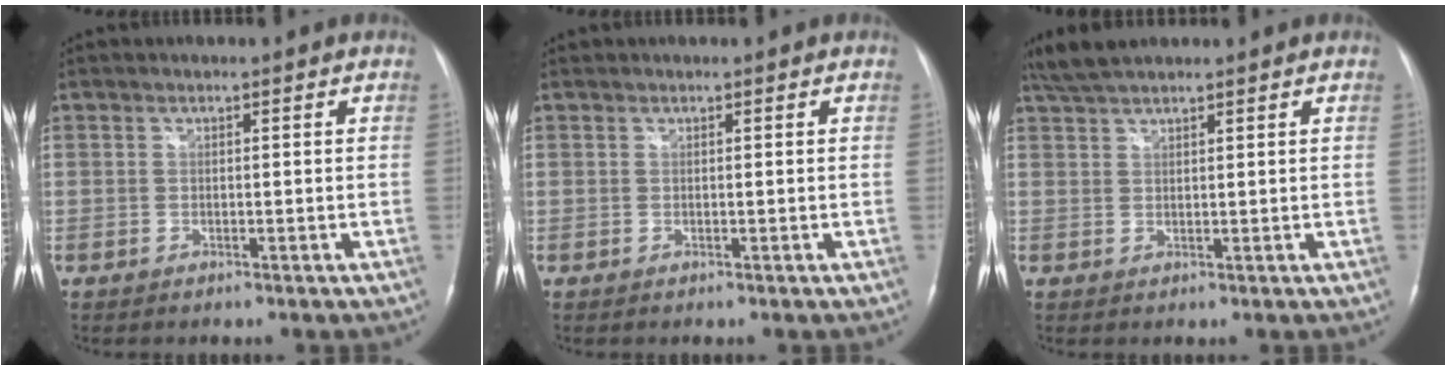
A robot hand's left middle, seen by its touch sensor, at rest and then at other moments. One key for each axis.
{"total": 0.0}
{"total": 4.2, "fx": 3.7, "fy": 0.7, "fz": 1.8, "tx": -0.047, "ty": 0.015, "tz": 0.075}